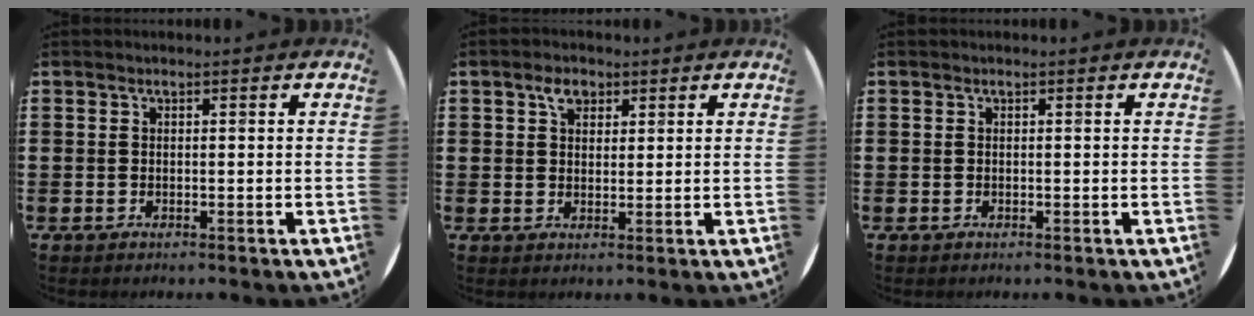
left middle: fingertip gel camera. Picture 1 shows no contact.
{"total": 2.9, "force": [1.9, 1.7, 1.4], "torque": [-0.014, 0.000, 0.032]}
{"total": 0.0}